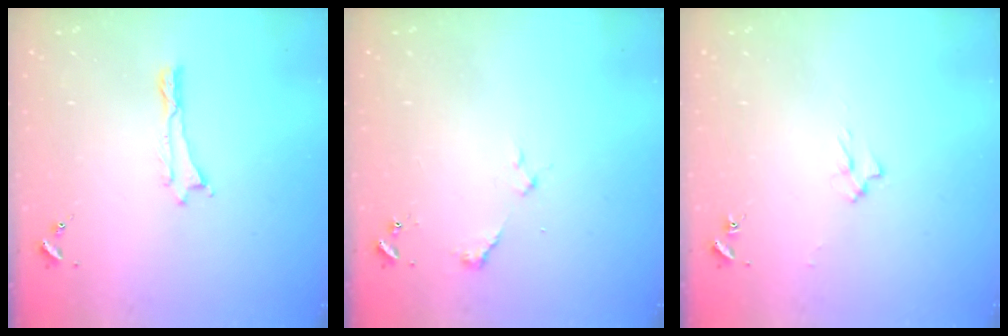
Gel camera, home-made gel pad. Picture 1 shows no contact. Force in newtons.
{"total": 2.3, "press": 2.3, "slide": 0.1}
{"total": 2.0, "press": 2.0, "slide": 0.3}